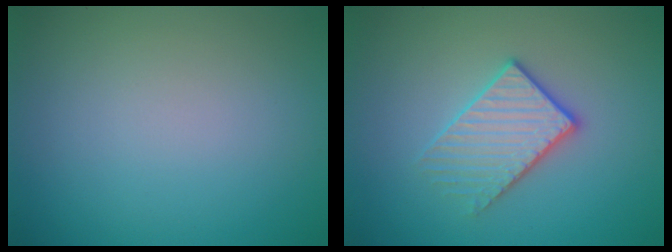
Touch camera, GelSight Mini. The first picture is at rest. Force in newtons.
{"total": 3.2, "press": 3.0, "slide": 1.2}